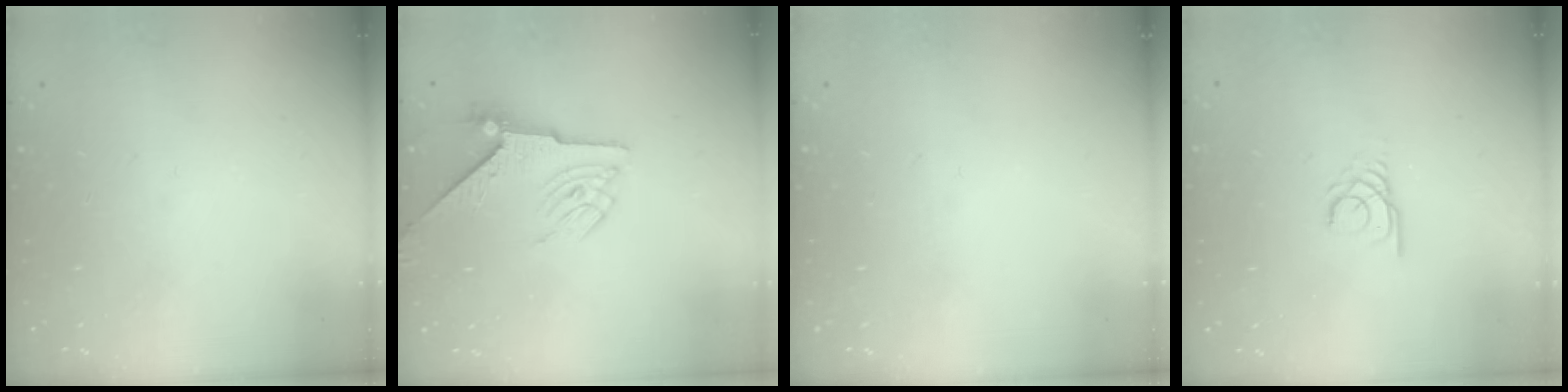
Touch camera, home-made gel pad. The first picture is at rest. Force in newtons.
{"total": 5.4, "press": 5.4, "slide": 0.8}
{"total": 0.0}
{"total": 2.2, "press": 2.2, "slide": 0.2}